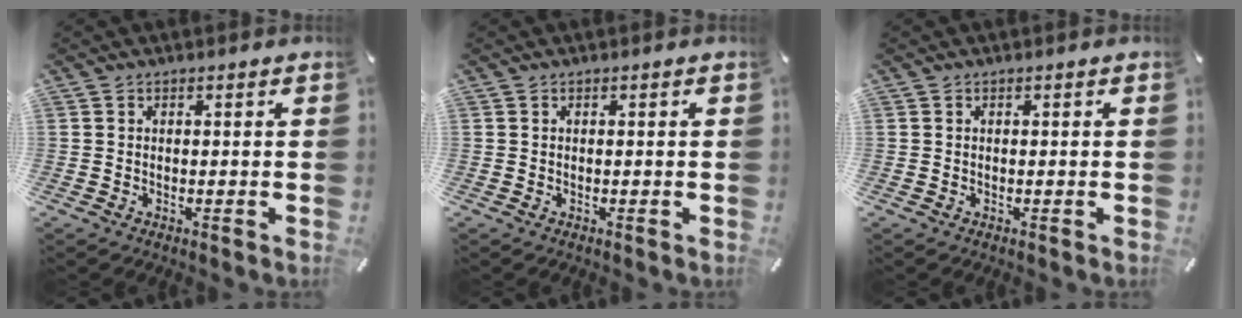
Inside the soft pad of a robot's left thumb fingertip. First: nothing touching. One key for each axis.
{"total": 0.0}
{"total": 0.0}